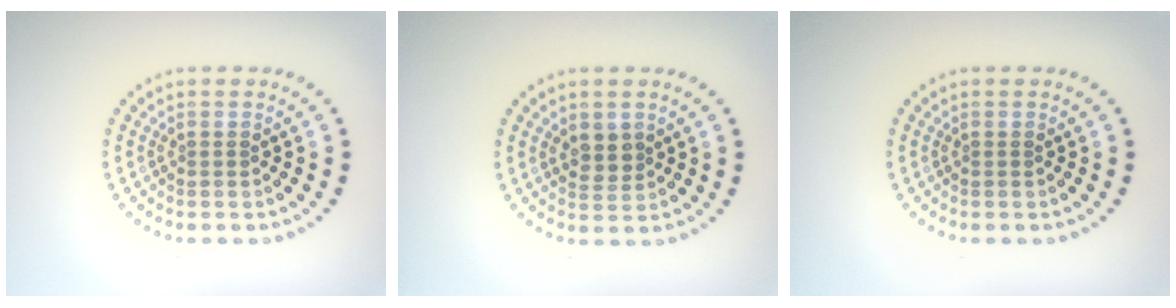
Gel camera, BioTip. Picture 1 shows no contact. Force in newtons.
{"total": 2.0, "press": 1.8, "slide": 0.8}
{"total": 0.0}